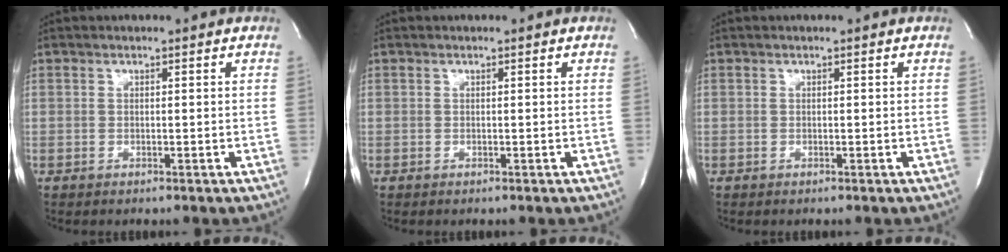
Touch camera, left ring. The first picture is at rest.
{"total": 0.0}
{"total": 0.0}